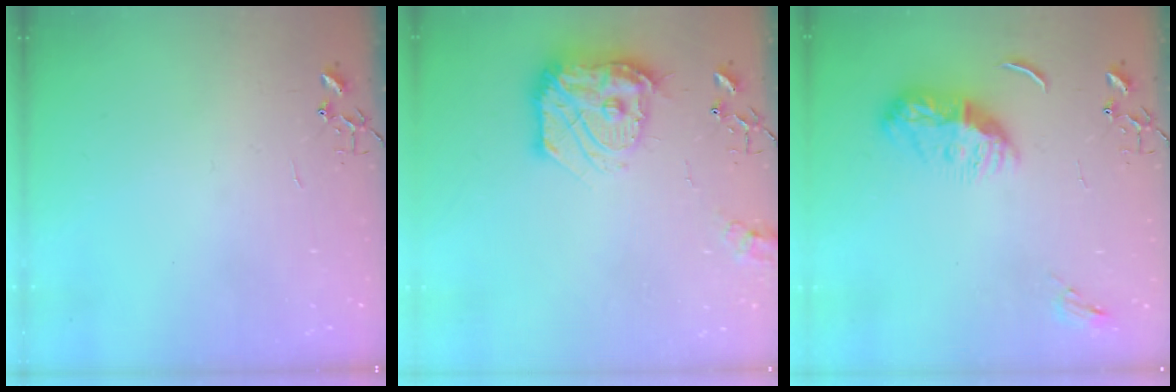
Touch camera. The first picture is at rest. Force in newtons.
{"total": 18.7, "press": 18.6, "slide": 1.8}
{"total": 11.6, "press": 11.6, "slide": 0.3}